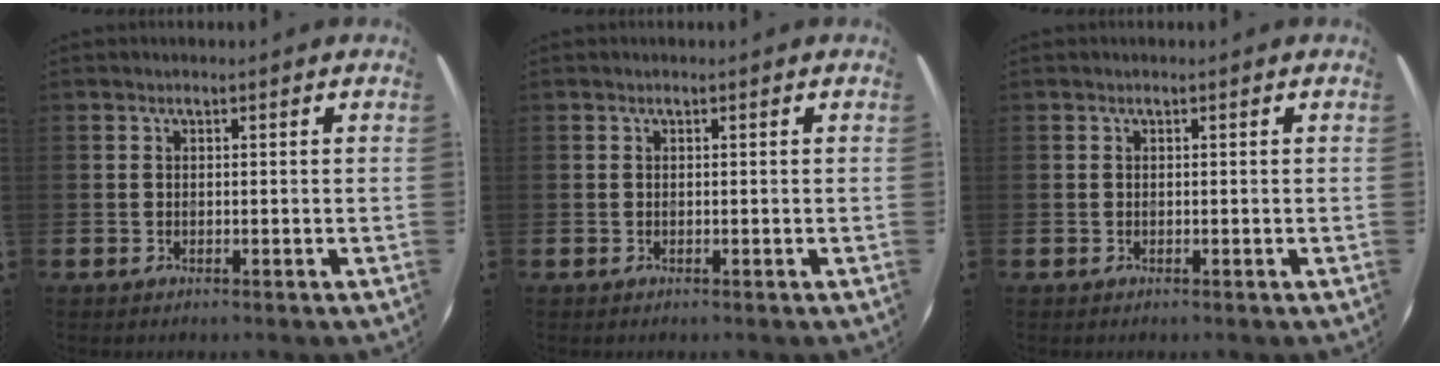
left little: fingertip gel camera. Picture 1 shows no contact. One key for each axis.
{"total": 0.0}
{"total": 0.0}